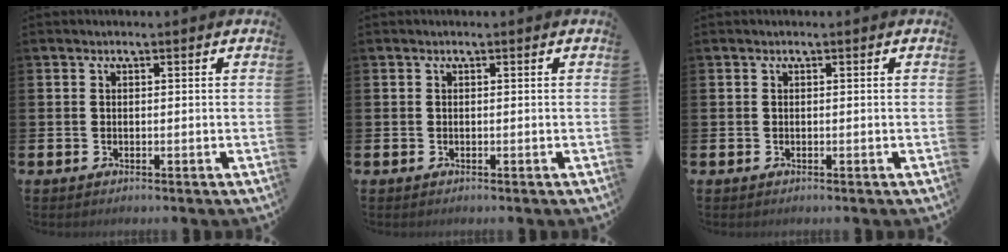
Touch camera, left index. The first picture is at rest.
{"total": 0.0}
{"total": 0.0}